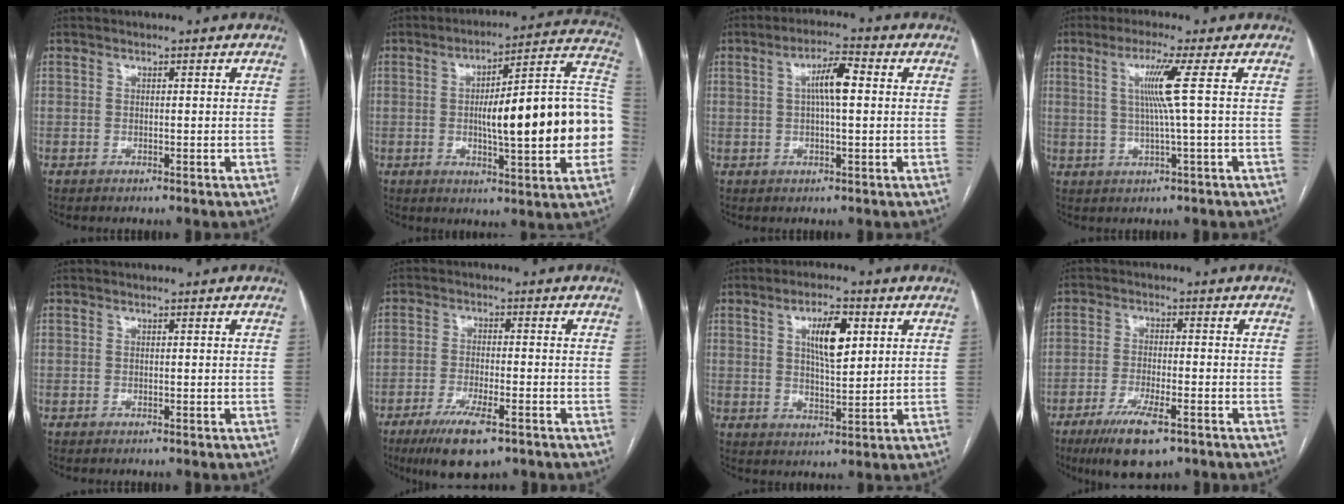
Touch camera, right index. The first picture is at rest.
{"total": 22.3, "force": [-1.5, 4.0, 21.9], "torque": [-0.241, 0.043, -0.013]}
{"total": 5.8, "force": [0.9, 1.1, 5.6], "torque": [-0.101, 0.015, 0.016]}
{"total": 5.9, "force": [1.2, -1.7, 5.6], "torque": [-0.109, -0.002, 0.026]}
{"total": 0.0}
{"total": 8.7, "force": [-5.4, 1.9, 6.5], "torque": [-0.113, -0.017, -0.089]}
{"total": 7.6, "force": [2.6, 2.3, 6.7], "torque": [-0.114, 0.004, 0.047]}
{"total": 8.7, "force": [-5.4, 1.9, 6.6], "torque": [-0.116, -0.017, -0.088]}